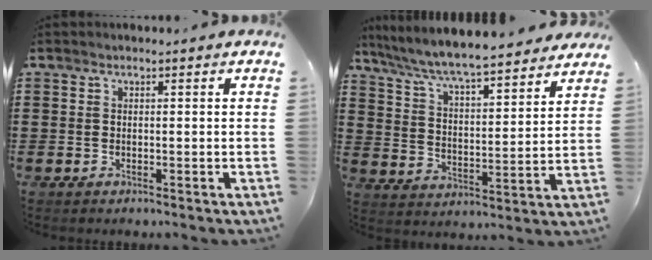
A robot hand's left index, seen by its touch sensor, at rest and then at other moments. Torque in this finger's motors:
{"motor_torque": [1.39, 0.75, 1.05, 0.21]}